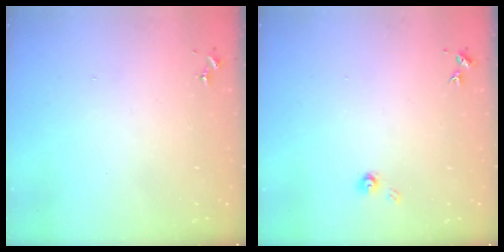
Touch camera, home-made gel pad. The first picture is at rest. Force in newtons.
{"total": 4.1, "press": 4.1, "slide": 0.4}